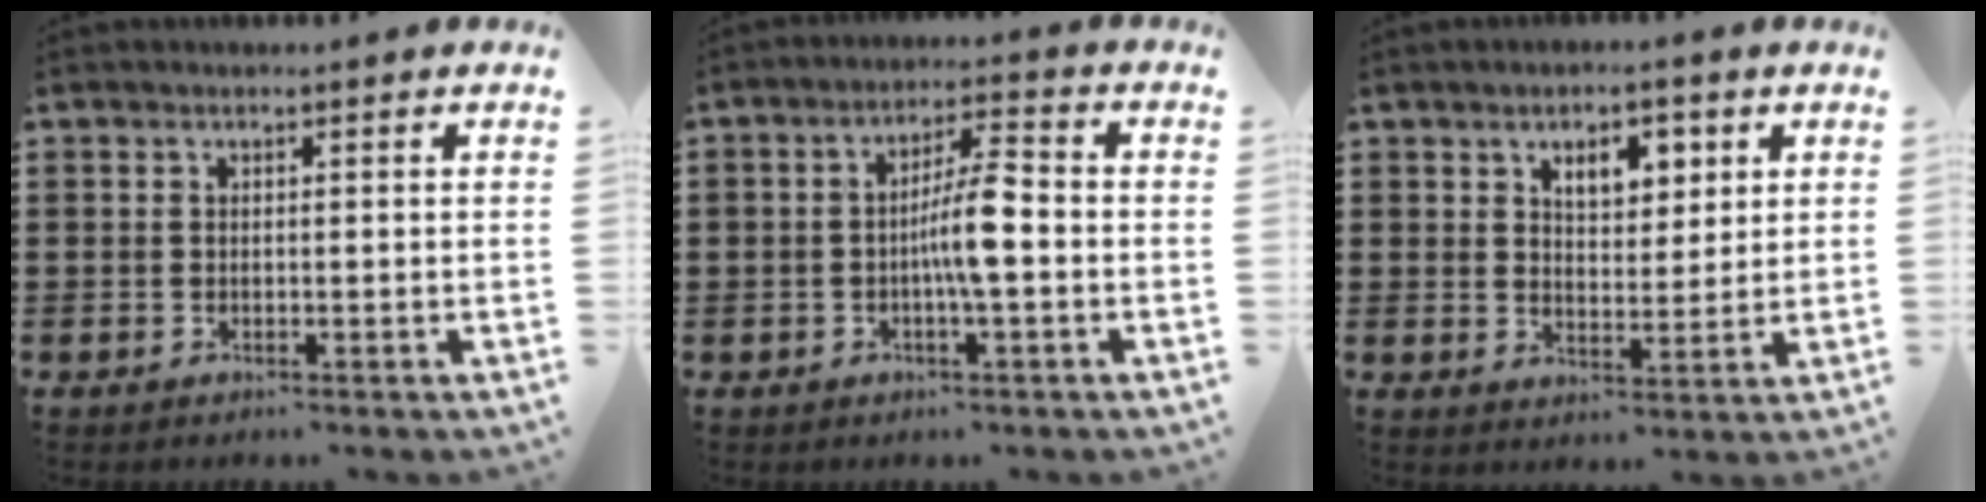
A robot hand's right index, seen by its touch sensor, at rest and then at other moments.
{"total": 6.1, "force": [-0.9, 1.2, 5.9], "torque": [-0.112, 0.006, -0.022]}
{"total": 5.1, "force": [2.6, 2.9, 3.3], "torque": [-0.051, 0.003, 0.039]}